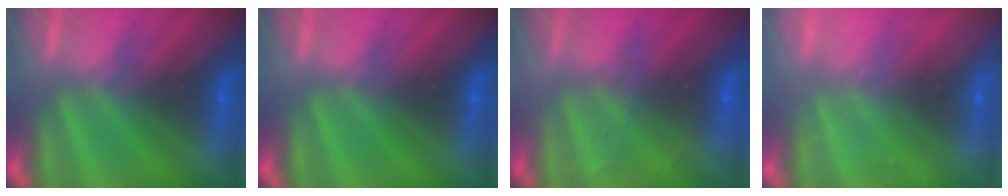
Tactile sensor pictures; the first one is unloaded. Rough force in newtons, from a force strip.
{"total": 0.0}
{"total": 1.9}
{"total": 2.3}